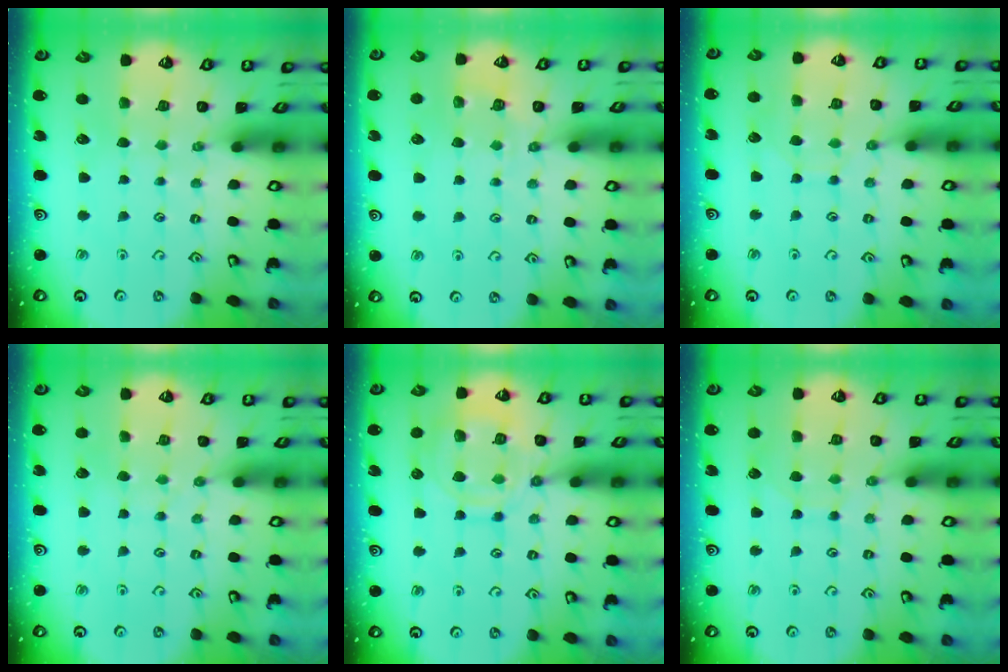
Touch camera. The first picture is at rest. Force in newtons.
{"total": 3.0, "press": 2.6, "slide": 1.5}
{"total": 5.8, "press": 5.8, "slide": 0.6}
{"total": 3.8, "press": 3.7, "slide": 0.3}
{"total": 13.1, "press": 13.1, "slide": 1.2}
{"total": 4.8, "press": 4.8, "slide": 0.5}